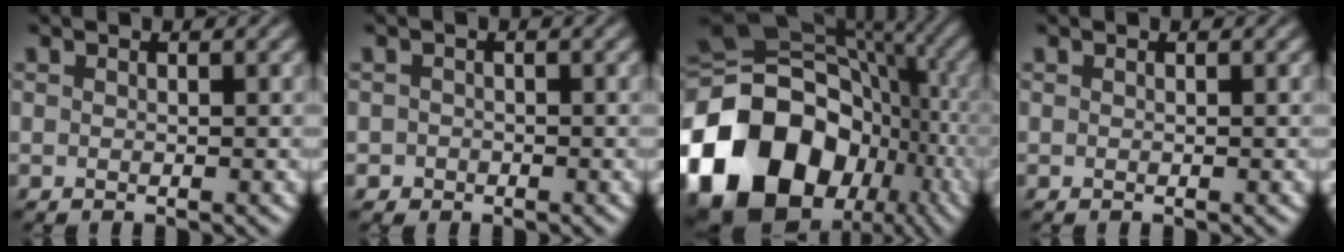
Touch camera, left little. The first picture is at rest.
{"total": 0.9, "force": [-0.4, 0.8, 0.0], "torque": [0.009, -0.001, -0.007]}
{"total": 22.2, "force": [-8.1, 17.0, 11.8], "torque": [-0.256, -0.012, -0.139]}
{"total": 0.0}